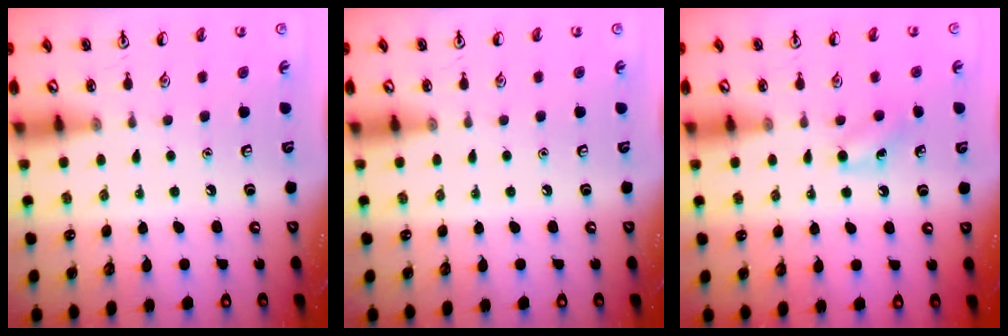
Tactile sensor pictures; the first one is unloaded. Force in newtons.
{"total": 0.0}
{"total": 5.0, "press": 4.7, "slide": 1.7}